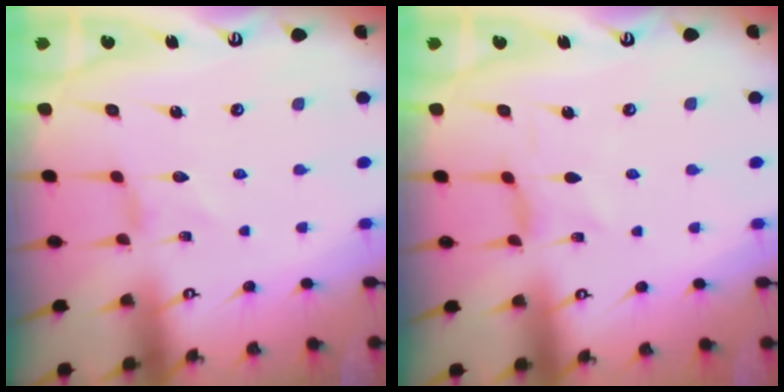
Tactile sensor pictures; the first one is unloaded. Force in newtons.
{"total": 0.6, "press": 0.5, "slide": 0.3}